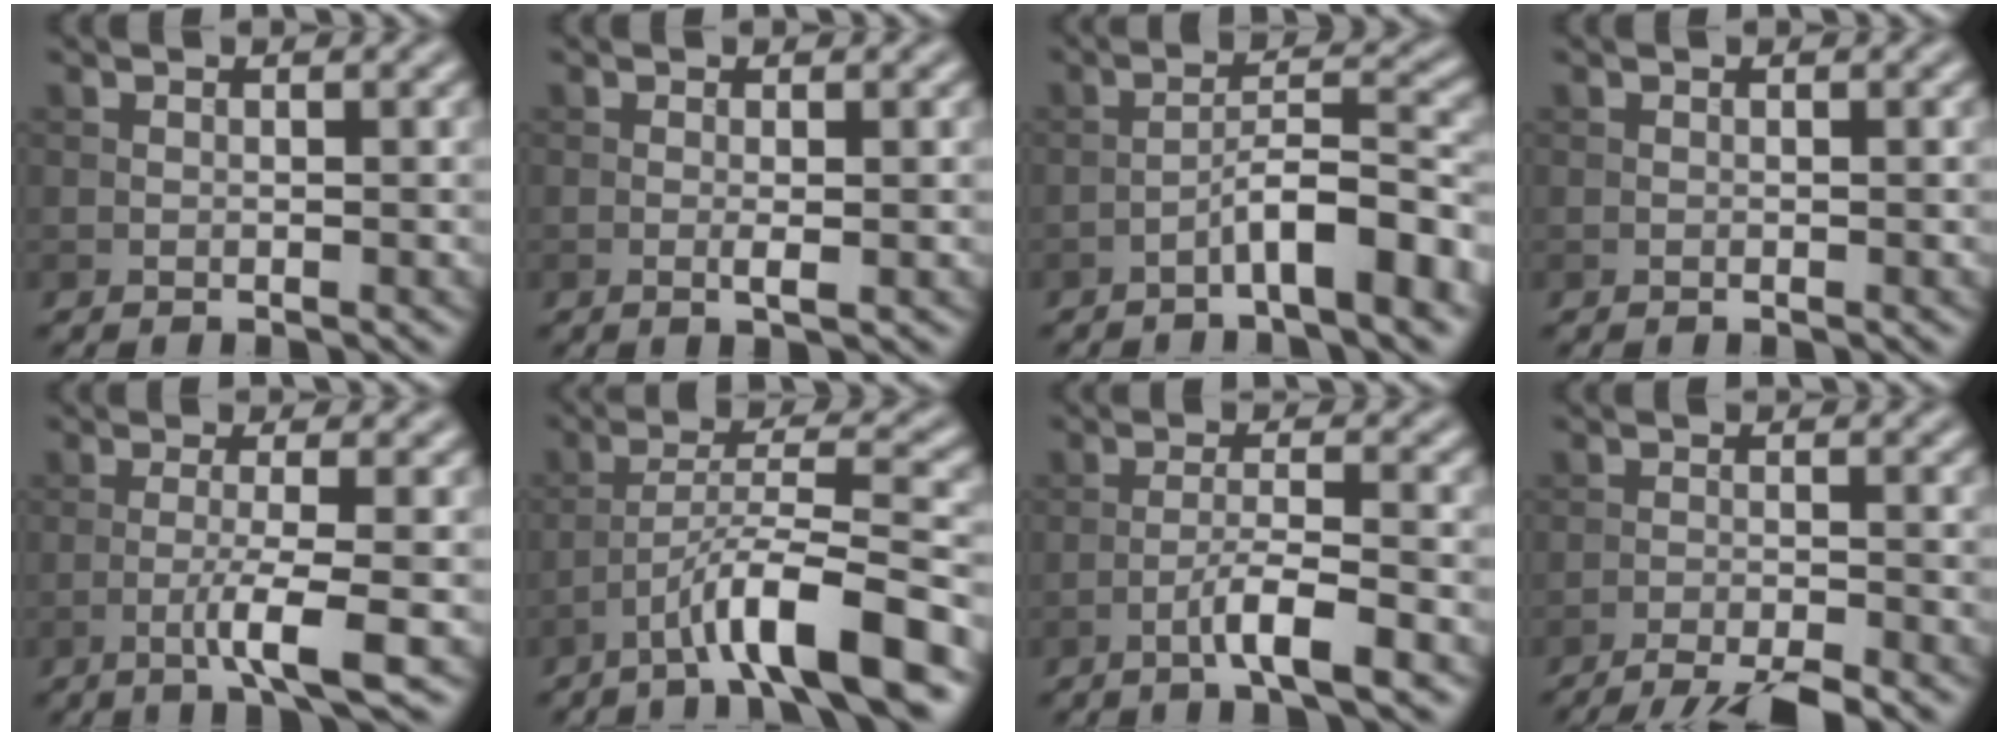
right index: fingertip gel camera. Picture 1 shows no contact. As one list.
[{"total": 1.3, "force": [-0.1, 0.2, 1.3], "torque": [-0.024, -0.003, -0.003]}, {"total": 6.1, "force": [-3.3, 0.9, 5.0], "torque": [-0.080, 0.019, -0.059]}, {"total": 0.0}, {"total": 4.3, "force": [-1.5, 0.4, 4.0], "torque": [-0.068, 0.005, -0.037]}, {"total": 8.4, "force": [-5.0, 1.2, 6.7], "torque": [-0.114, 0.015, -0.087]}, {"total": 4.2, "force": [-2.2, 0.4, 3.6], "torque": [-0.063, 0.010, -0.045]}, {"total": 6.8, "force": [-5.6, 1.2, 3.7], "torque": [-0.059, -0.016, -0.092]}]